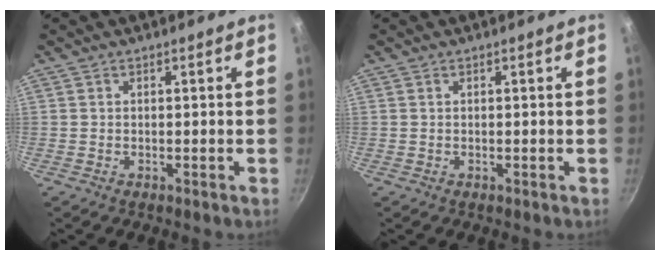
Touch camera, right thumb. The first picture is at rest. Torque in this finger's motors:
{"motor_torque": [0.05, 0.04, 0.08, 0.40, 0.00]}